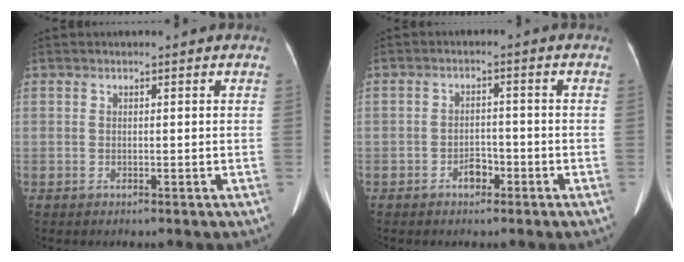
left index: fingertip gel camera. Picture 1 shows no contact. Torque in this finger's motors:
{"motor_torque": [-0.03, 0.05, 0.03, 0.02]}